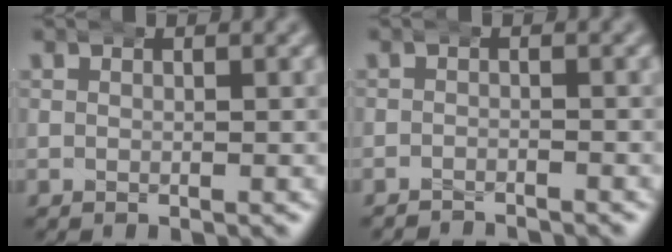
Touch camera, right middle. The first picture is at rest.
{"total": 2.4, "force": [-2.4, 0.2, 0.0], "torque": [-0.004, -0.010, -0.037]}